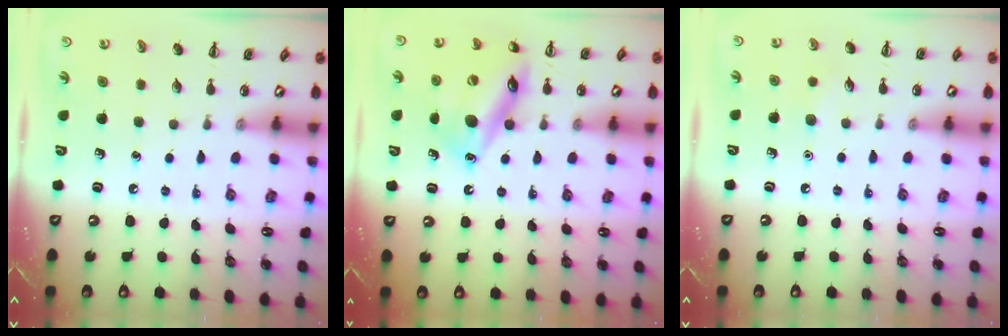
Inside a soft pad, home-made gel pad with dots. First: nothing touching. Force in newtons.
{"total": 16.3, "press": 16.2, "slide": 2.3}
{"total": 5.4, "press": 5.1, "slide": 1.5}